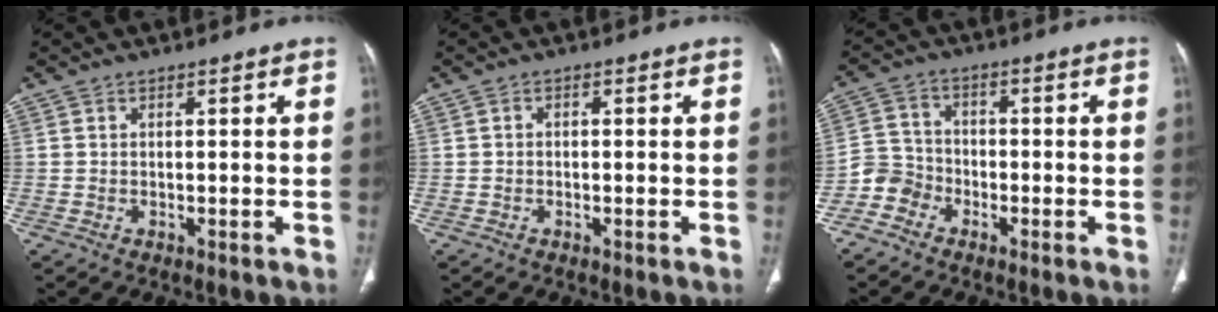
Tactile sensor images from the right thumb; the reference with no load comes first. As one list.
[{"total": 0.6, "force": [-0.1, 0.4, 0.4], "torque": [-0.004, 0.002, -0.007]}, {"total": 5.0, "force": [-3.2, 3.9, 0.6], "torque": [0.014, 0.026, -0.076]}]